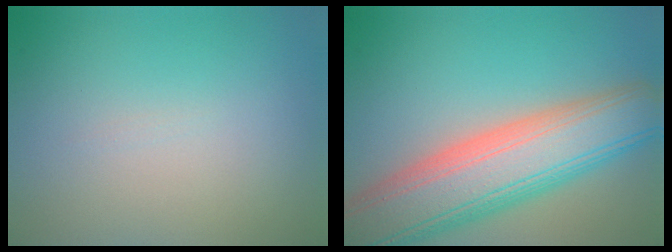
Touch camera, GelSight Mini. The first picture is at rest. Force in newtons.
{"total": 10.8, "press": 10.7, "slide": 0.8}